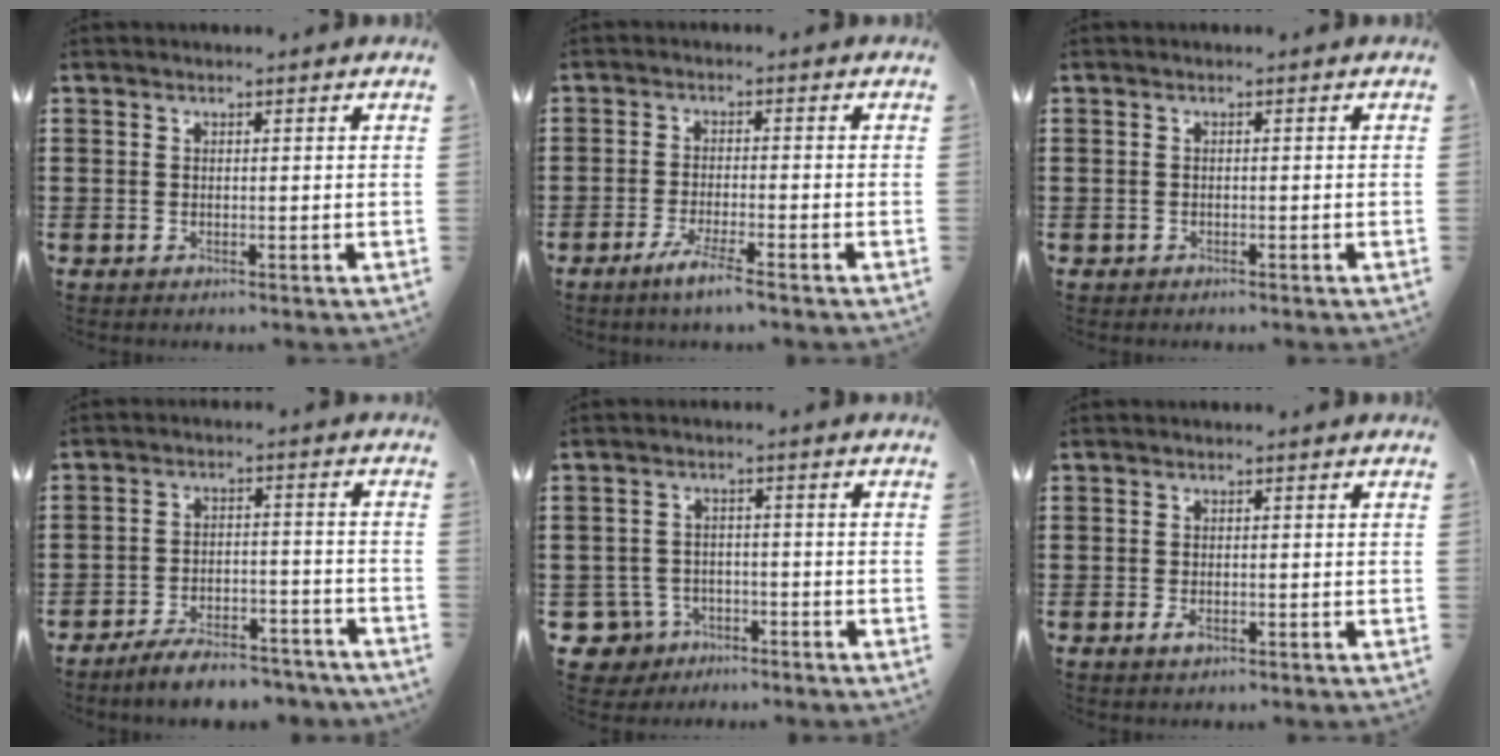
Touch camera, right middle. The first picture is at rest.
{"total": 3.7, "force": [-2.6, -0.2, 2.6], "torque": [-0.048, -0.006, -0.047]}
{"total": 0.5, "force": [-0.5, 0.2, 0.0], "torque": [-0.001, 0.002, -0.011]}
{"total": 6.5, "force": [-6.1, 0.9, 2.0], "torque": [-0.034, 0.008, -0.116]}
{"total": 4.1, "force": [-3.0, 2.6, 1.1], "torque": [-0.062, -0.005, -0.071]}
{"total": 1.4, "force": [-0.7, 0.6, 1.0], "torque": [-0.028, -0.004, -0.015]}